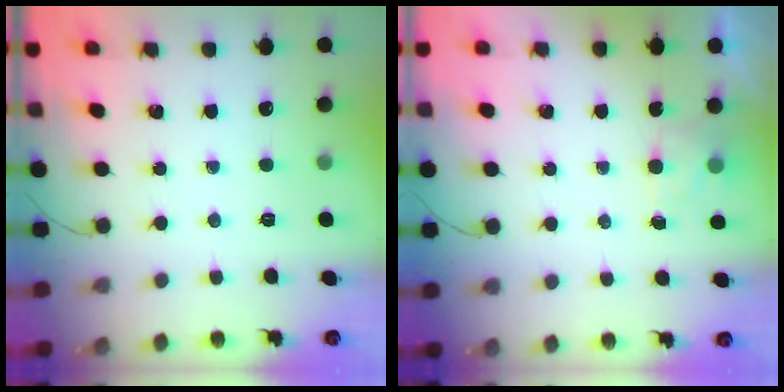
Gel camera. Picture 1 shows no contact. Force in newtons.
{"total": 1.9, "press": 1.5, "slide": 1.2}